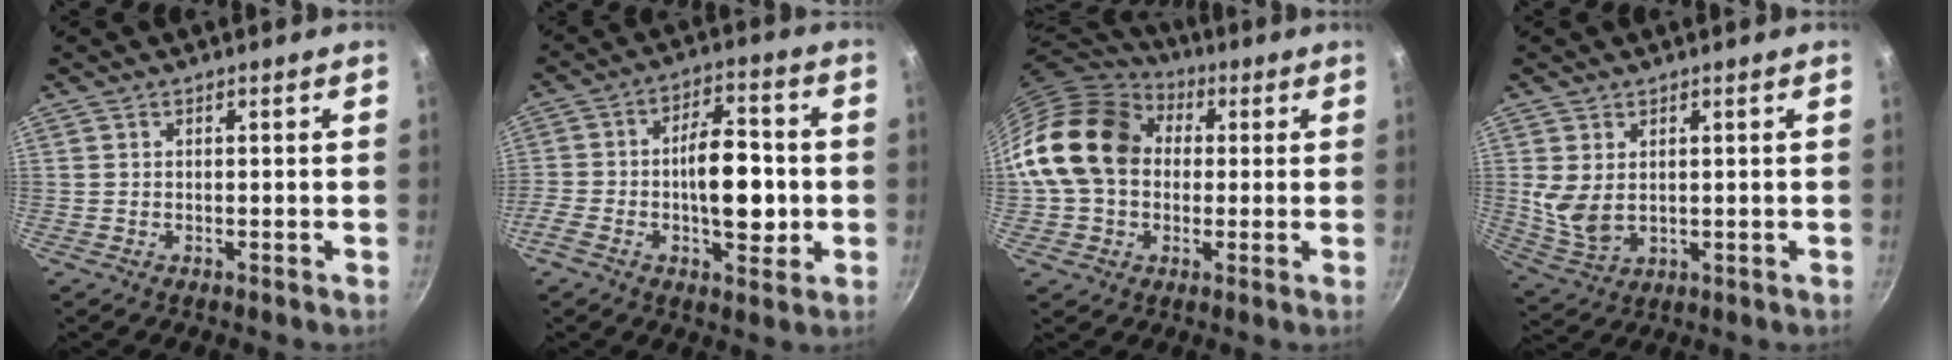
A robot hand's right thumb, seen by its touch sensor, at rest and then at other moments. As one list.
[{"total": 13.5, "force": [-2.4, 6.6, 11.5], "torque": [-0.166, 0.036, -0.045]}, {"total": 18.4, "force": [2.2, 14.4, 11.2], "torque": [-0.187, 0.037, 0.029]}, {"total": 6.6, "force": [1.4, 4.2, 4.9], "torque": [-0.093, -0.018, 0.042]}]